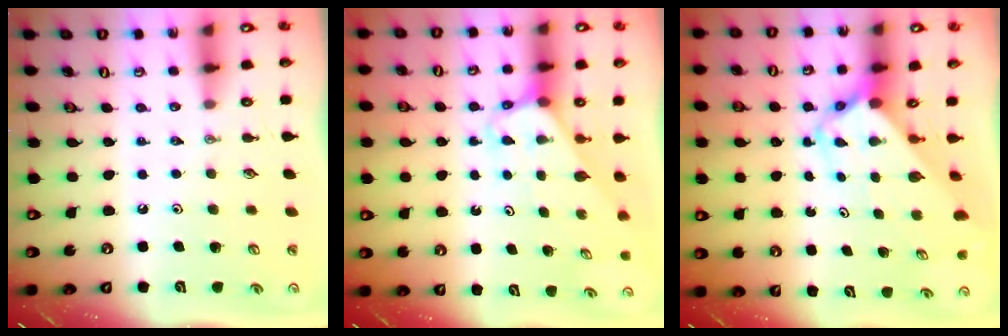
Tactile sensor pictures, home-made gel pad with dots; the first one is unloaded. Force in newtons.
{"total": 3.1, "press": 3.1, "slide": 0.2}
{"total": 3.9, "press": 3.9, "slide": 0.3}